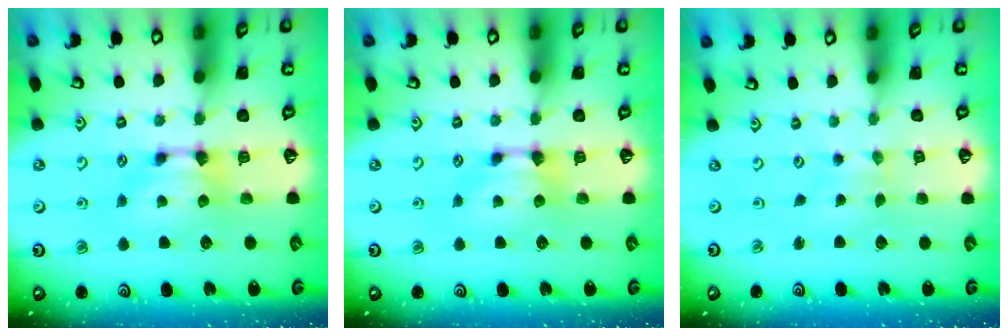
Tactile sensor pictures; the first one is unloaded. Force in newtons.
{"total": 0.0}
{"total": 3.2, "press": 3.2, "slide": 0.0}